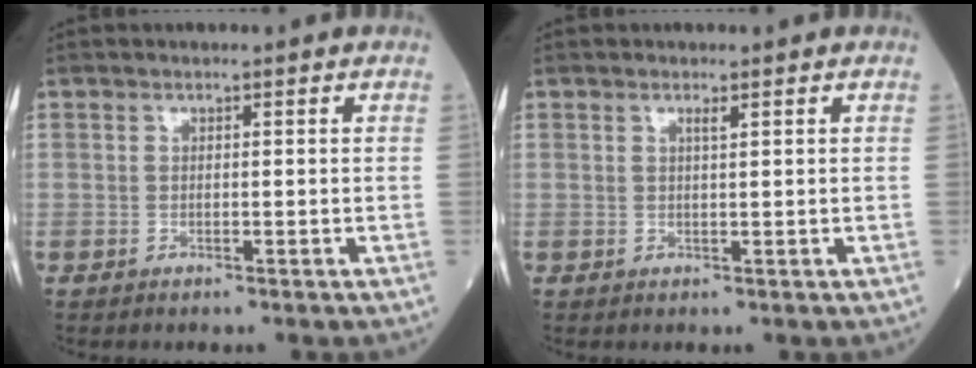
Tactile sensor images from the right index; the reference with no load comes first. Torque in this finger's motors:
{"motor_torque": [-0.01, 0.01, -0.02, 0.00]}